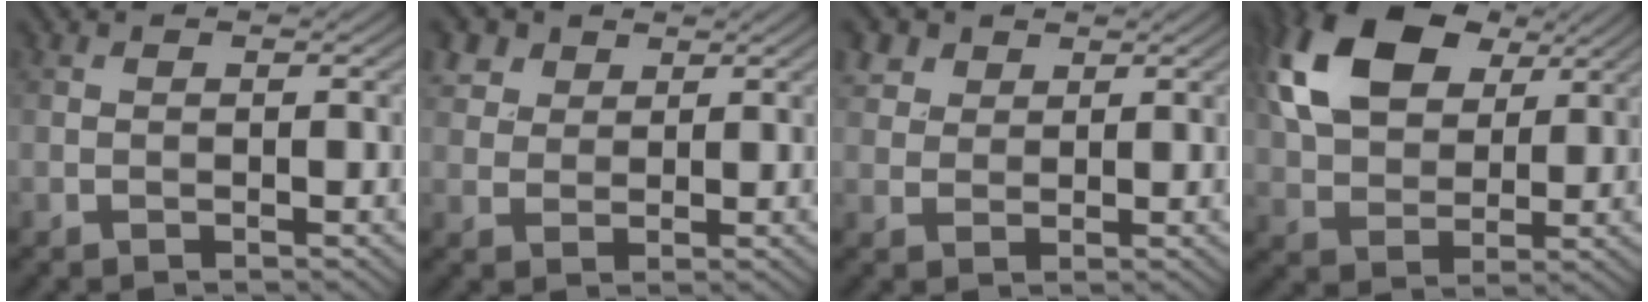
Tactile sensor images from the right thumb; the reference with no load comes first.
{"total": 4.6, "force": [2.9, 3.1, 1.8], "torque": [-0.056, -0.003, 0.071]}
{"total": 3.8, "force": [2.5, 2.6, 1.4], "torque": [-0.045, -0.003, 0.064]}
{"total": 14.3, "force": [5.8, 9.1, 9.4], "torque": [-0.221, 0.028, 0.112]}